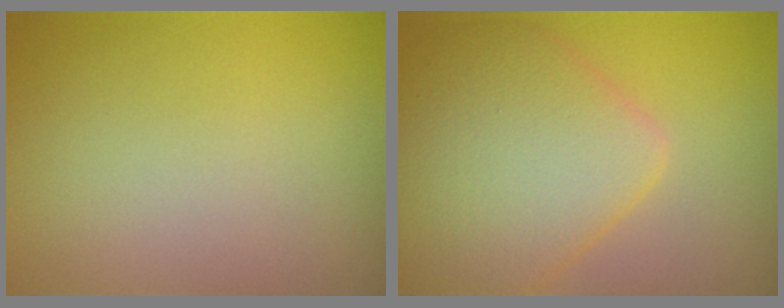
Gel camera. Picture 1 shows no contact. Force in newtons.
{"total": 7.8, "press": 7.8, "slide": 0.2}